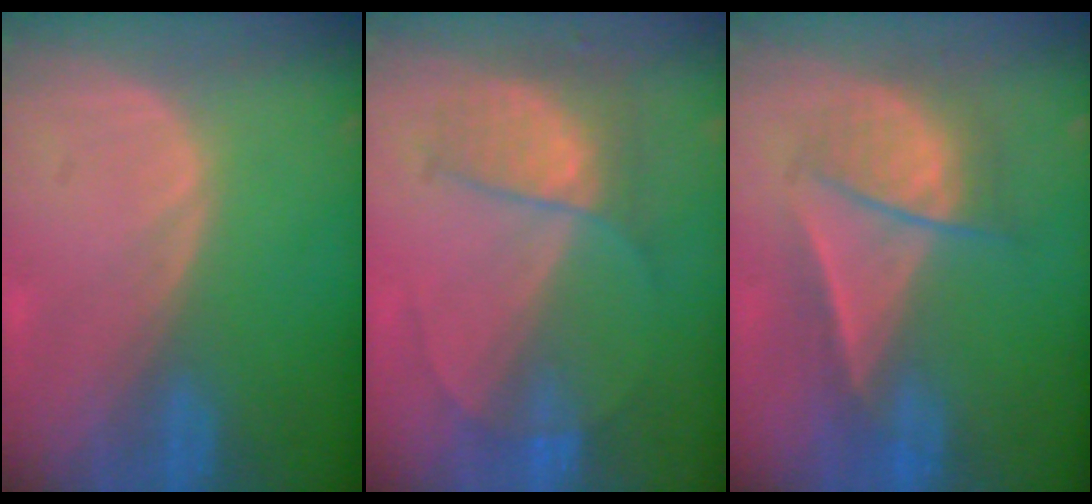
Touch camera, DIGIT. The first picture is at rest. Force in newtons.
{"total": 7.0, "press": 6.0, "slide": 3.6}
{"total": 6.6, "press": 6.6, "slide": 0.5}